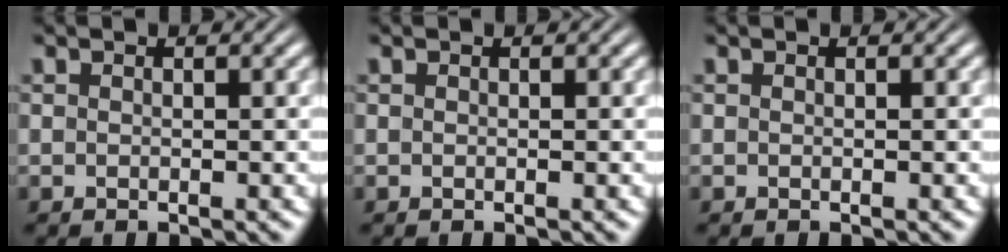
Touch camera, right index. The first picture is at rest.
{"total": 0.0}
{"total": 0.0}